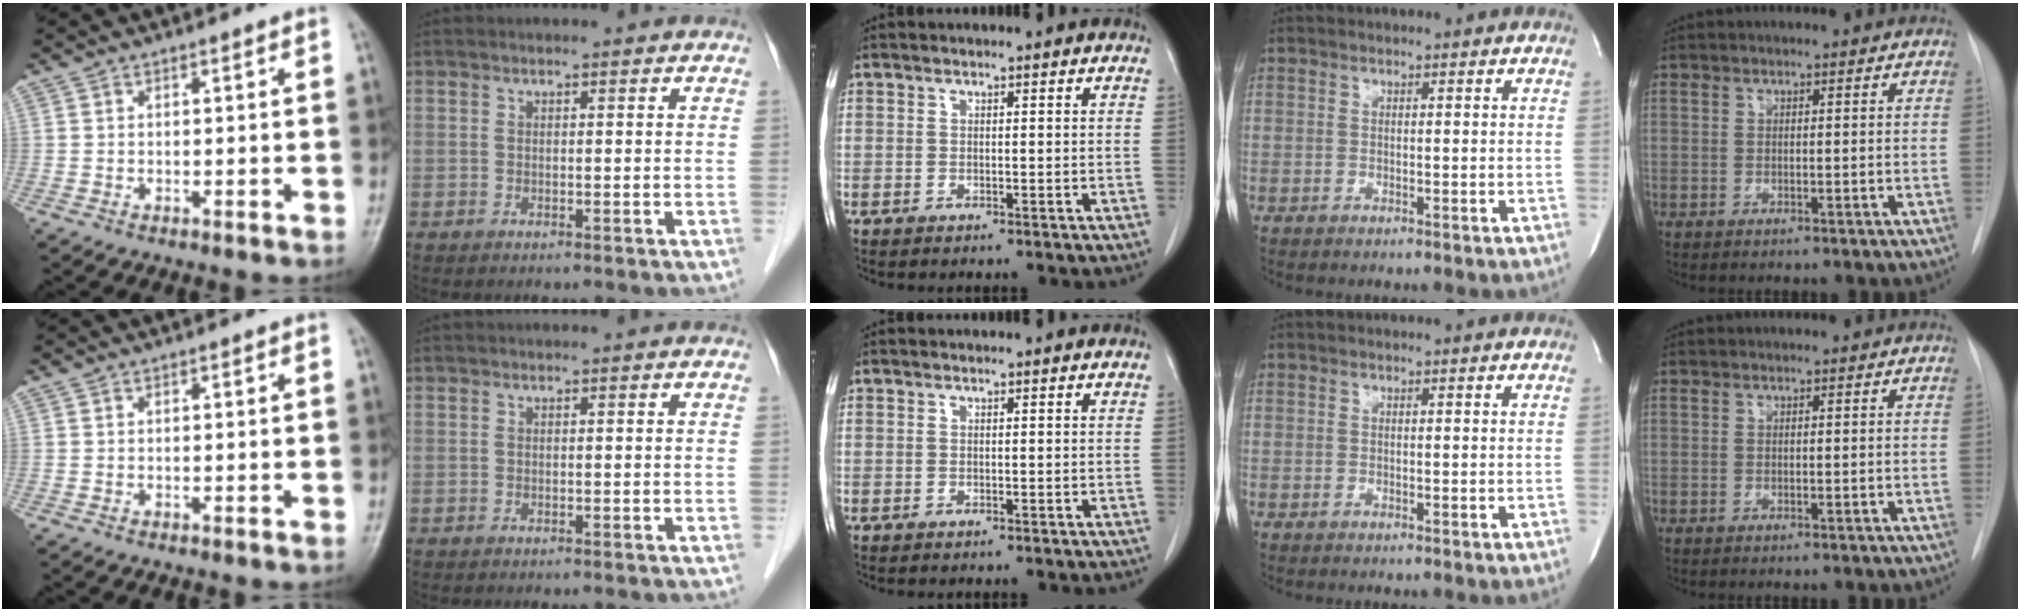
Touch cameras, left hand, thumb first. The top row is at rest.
{}